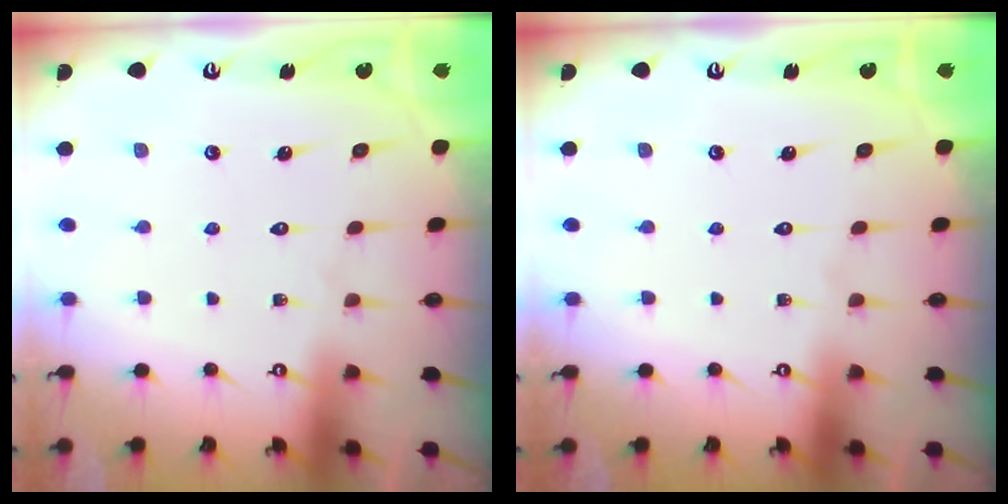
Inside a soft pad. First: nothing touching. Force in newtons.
{"total": 0.0}